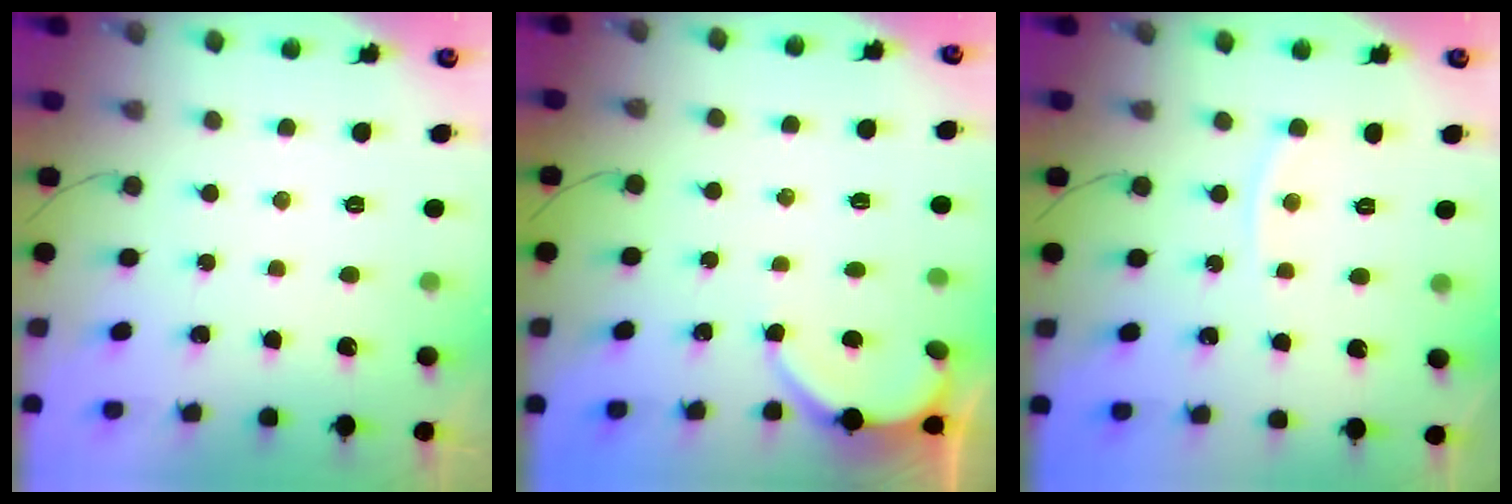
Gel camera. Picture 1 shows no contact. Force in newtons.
{"total": 2.9, "press": 2.8, "slide": 0.4}
{"total": 3.0, "press": 3.0, "slide": 0.4}